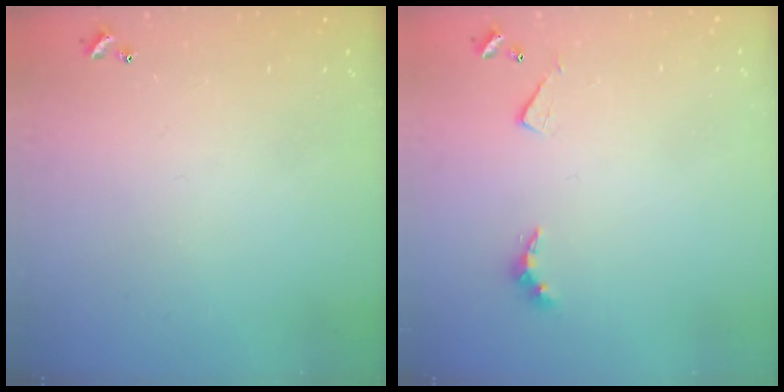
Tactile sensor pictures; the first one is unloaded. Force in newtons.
{"total": 4.5, "press": 4.5, "slide": 0.8}